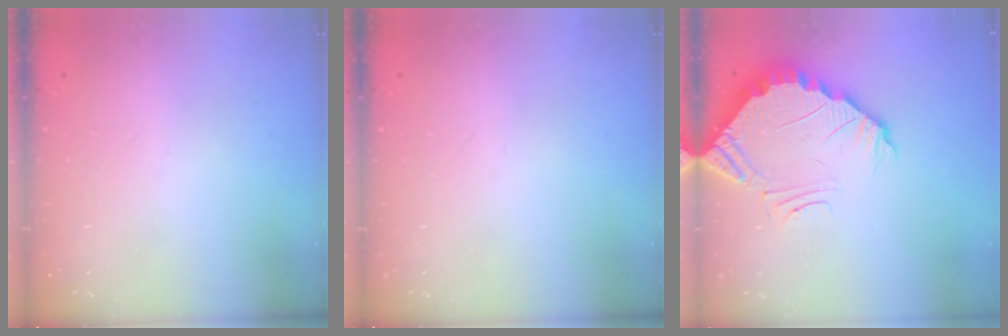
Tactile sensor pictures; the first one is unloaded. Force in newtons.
{"total": 0.0}
{"total": 3.7, "press": 3.7, "slide": 0.2}